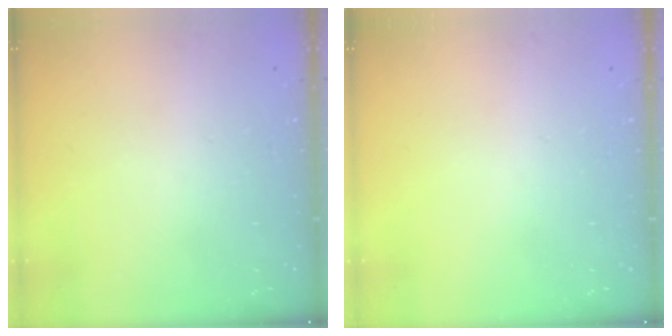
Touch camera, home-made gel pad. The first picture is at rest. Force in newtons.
{"total": 0.0}